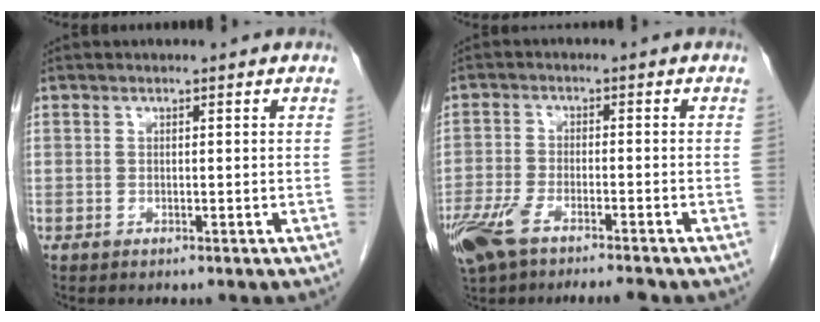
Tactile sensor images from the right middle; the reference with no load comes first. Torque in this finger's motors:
{"motor_torque": [1.30, -0.84, 0.17, 0.11]}